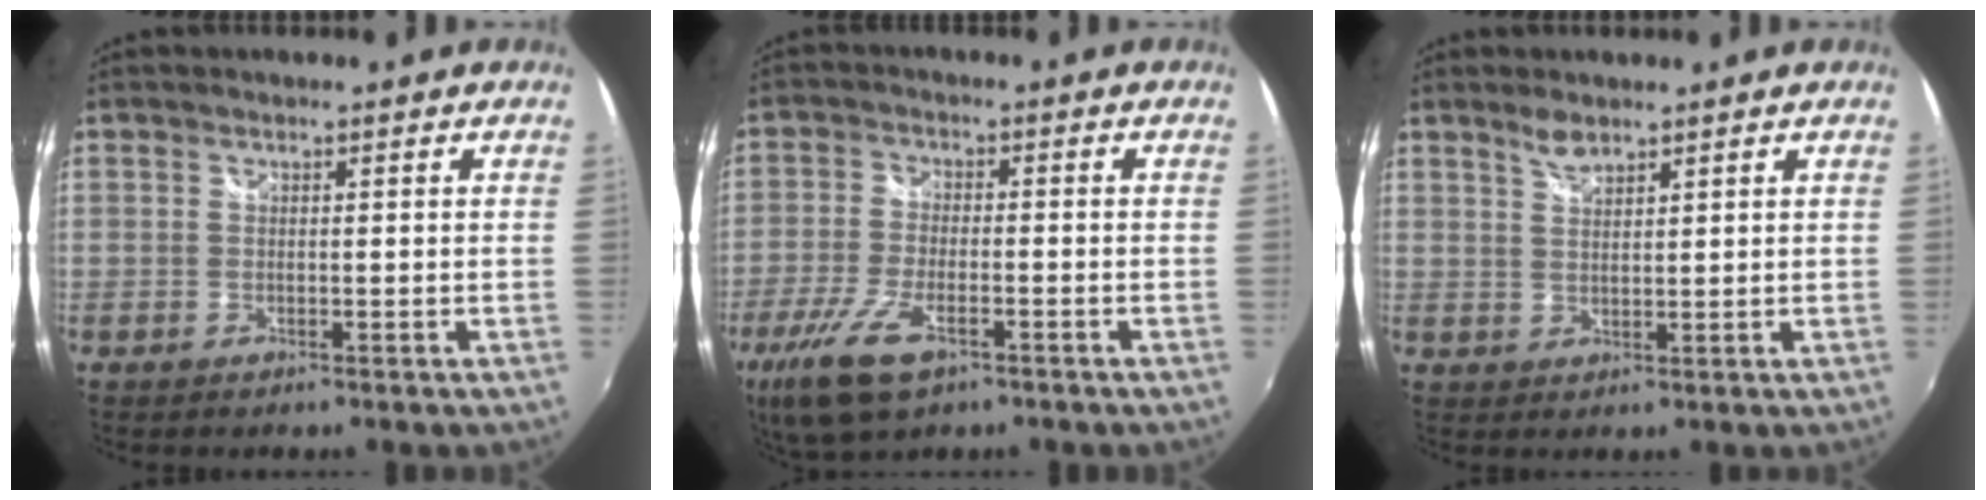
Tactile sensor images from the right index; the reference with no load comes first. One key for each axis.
{"total": 11.6, "fx": -6.5, "fy": 4.6, "fz": 8.4, "tx": -0.194, "ty": -0.029, "tz": -0.126}
{"total": 2.8, "fx": 2.4, "fy": 0.7, "fz": 1.3, "tx": -0.022, "ty": 0.002, "tz": 0.044}